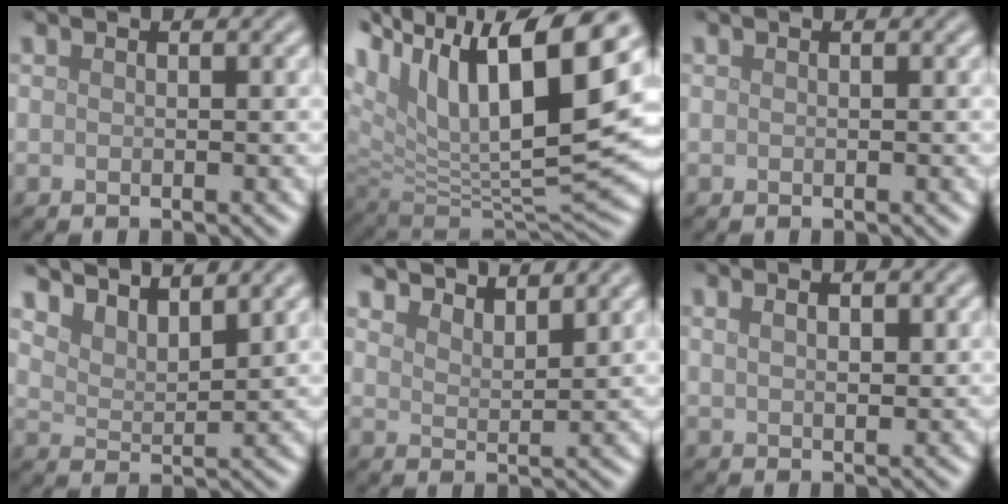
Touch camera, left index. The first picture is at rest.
{"total": 17.2, "force": [7.0, 8.0, 13.5], "torque": [-0.248, 0.024, 0.122]}
{"total": 0.0}
{"total": 5.3, "force": [4.7, 1.4, 2.0], "torque": [-0.038, 0.001, 0.073]}
{"total": 5.0, "force": [4.7, 1.0, 1.5], "torque": [-0.023, -0.001, 0.067]}
{"total": 2.2, "force": [0.9, 1.0, 1.8], "torque": [-0.033, 0.000, 0.019]}